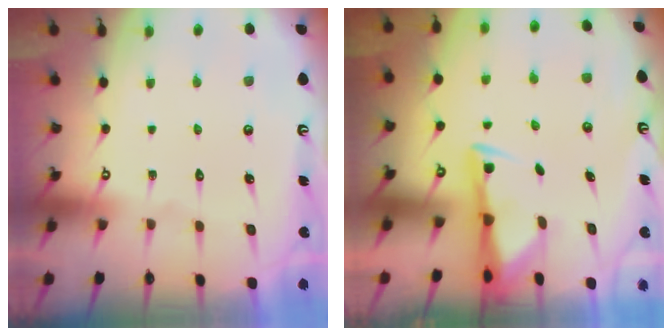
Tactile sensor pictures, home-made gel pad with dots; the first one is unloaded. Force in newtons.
{"total": 3.0, "press": 2.9, "slide": 0.5}